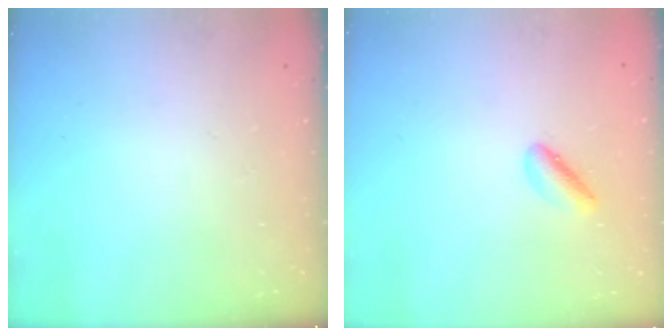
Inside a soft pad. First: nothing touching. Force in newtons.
{"total": 2.5, "press": 2.5, "slide": 0.5}